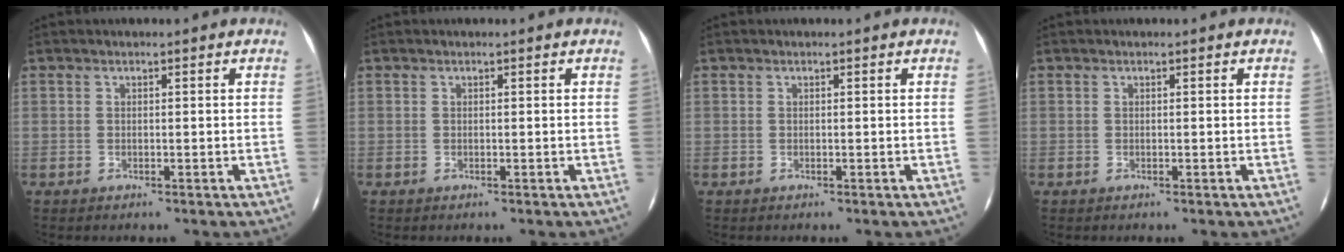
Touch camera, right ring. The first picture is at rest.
{"total": 0.0}
{"total": 0.0}
{"total": 0.0}